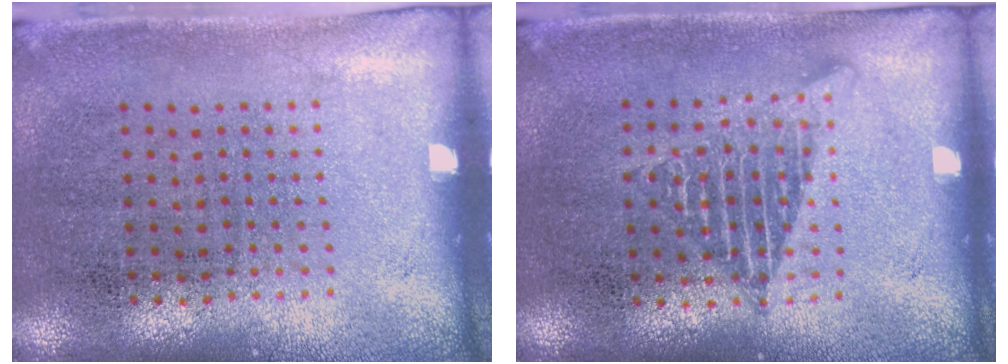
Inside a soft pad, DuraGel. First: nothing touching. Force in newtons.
{"total": 1.2, "press": 1.2, "slide": 0.1}